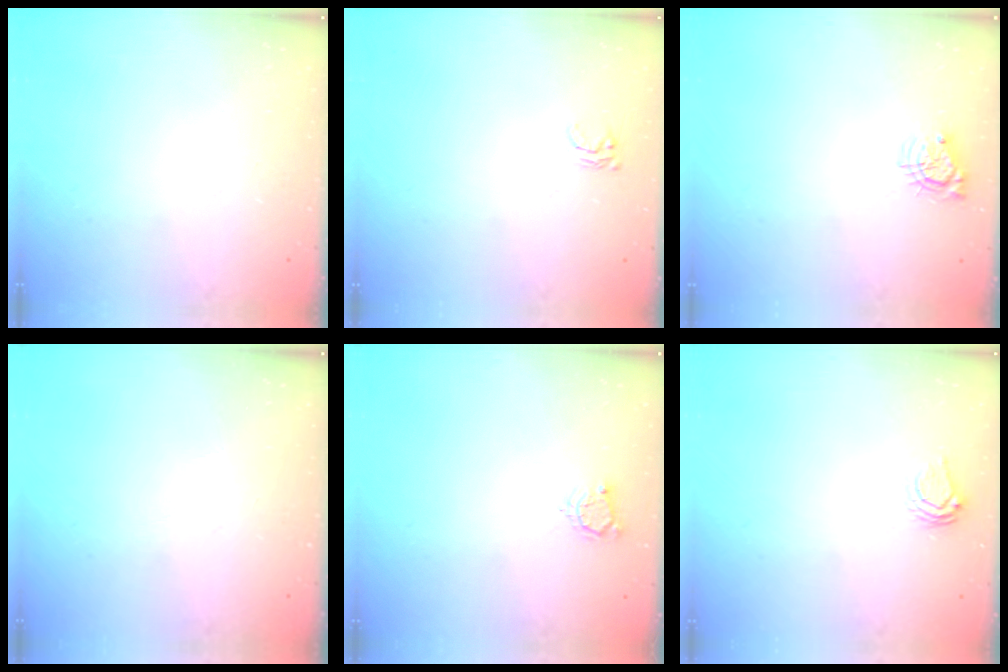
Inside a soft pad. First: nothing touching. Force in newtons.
{"total": 4.1, "press": 4.1, "slide": 0.2}
{"total": 5.5, "press": 5.5, "slide": 0.4}
{"total": 0.0}
{"total": 3.6, "press": 3.6, "slide": 0.5}
{"total": 5.8, "press": 5.8, "slide": 0.3}